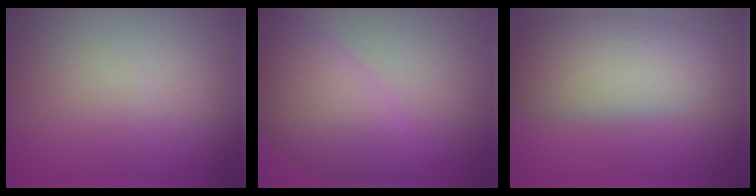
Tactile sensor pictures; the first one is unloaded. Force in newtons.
{"total": 6.5, "press": 6.5, "slide": 0.2}
{"total": 5.5, "press": 5.5, "slide": 0.5}